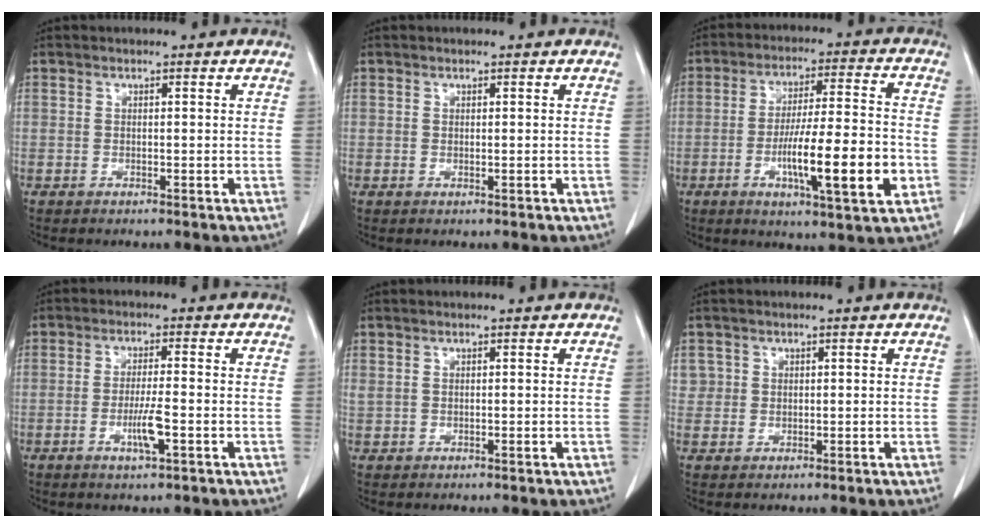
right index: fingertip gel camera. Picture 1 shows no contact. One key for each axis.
{"total": 0.0}
{"total": 14.2, "fx": -4.1, "fy": 1.2, "fz": 13.5, "tx": -0.225, "ty": -0.007, "tz": -0.067}
{"total": 4.7, "fx": -1.6, "fy": 0.3, "fz": 4.4, "tx": -0.084, "ty": -0.007, "tz": -0.028}
{"total": 1.5, "fx": 0.3, "fy": 0.7, "fz": 1.3, "tx": -0.042, "ty": 0.006, "tz": 0.017}
{"total": 2.4, "fx": 0.9, "fy": 2.3, "fz": 0.1, "tx": 0.015, "ty": 0.001, "tz": 0.012}